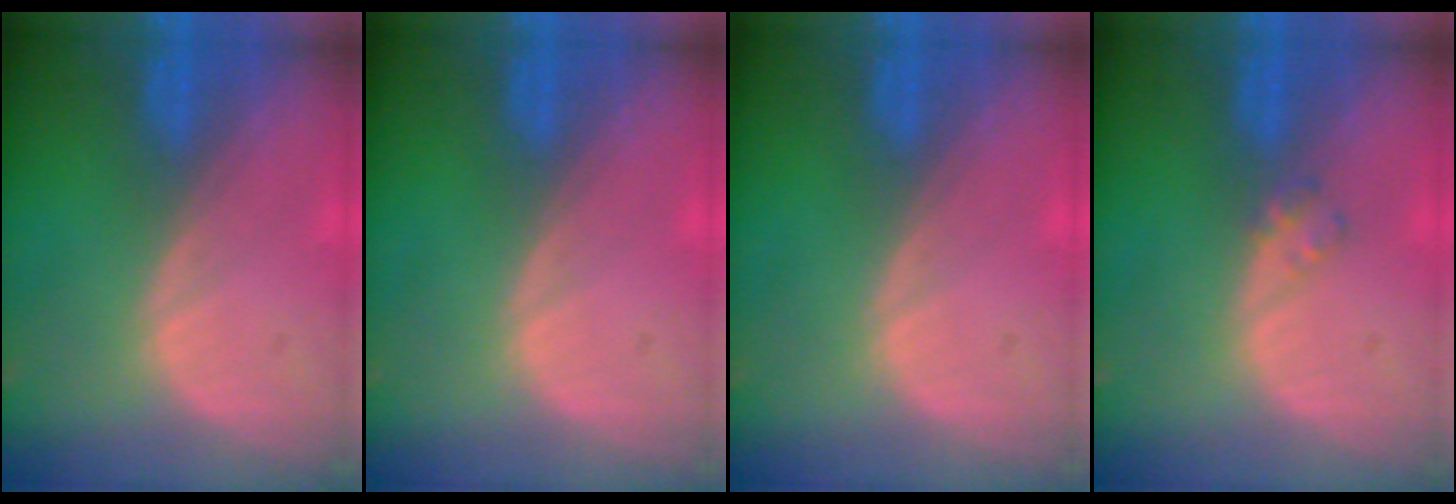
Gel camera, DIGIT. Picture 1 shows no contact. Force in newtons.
{"total": 0.0}
{"total": 0.0}
{"total": 1.6, "press": 1.6, "slide": 0.2}